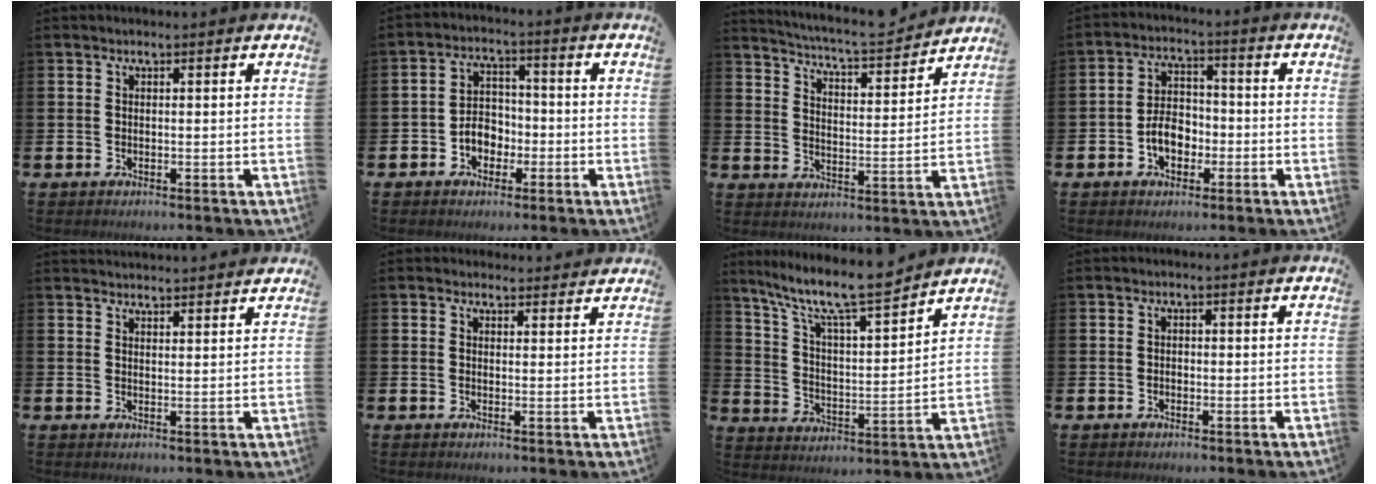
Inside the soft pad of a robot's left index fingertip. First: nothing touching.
{"total": 4.3, "force": [-1.7, 3.3, 2.0], "torque": [-0.030, 0.004, -0.041]}
{"total": 6.1, "force": [6.0, 0.4, 1.1], "torque": [-0.041, -0.046, 0.100]}
{"total": 5.1, "force": [-1.8, 3.5, 3.2], "torque": [-0.047, 0.008, -0.038]}
{"total": 2.7, "force": [2.7, 0.0, -0.2], "torque": [0.004, -0.017, 0.049]}
{"total": 1.7, "force": [1.7, 0.5, -0.1], "torque": [0.014, -0.008, 0.028]}
{"total": 11.0, "force": [9.7, 1.4, 4.9], "torque": [-0.117, -0.065, 0.165]}
{"total": 0.7, "force": [-0.4, 0.5, 0.2], "torque": [-0.007, 0.003, -0.009]}